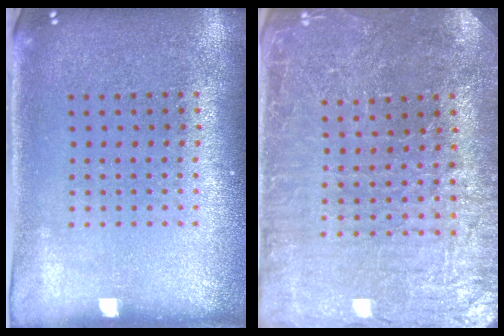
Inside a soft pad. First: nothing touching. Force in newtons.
{"total": 3.3, "press": 3.2, "slide": 0.5}